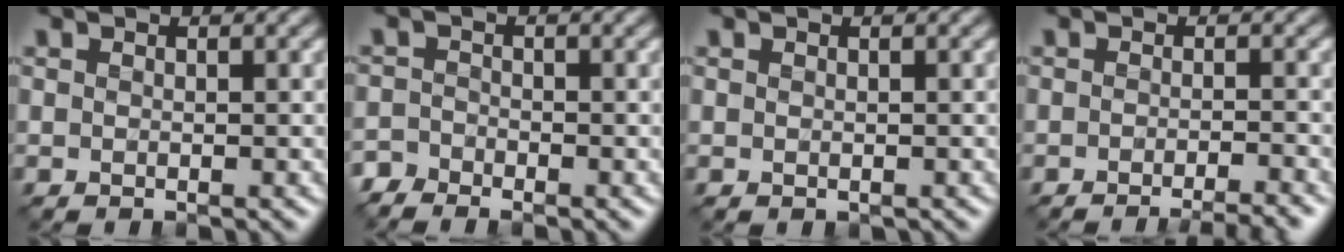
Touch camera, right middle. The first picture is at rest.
{"total": 1.7, "force": [-1.7, 0.4, -0.1], "torque": [-0.003, 0.003, -0.042]}
{"total": 0.0}
{"total": 3.3, "force": [-2.5, 0.2, 2.1], "torque": [-0.025, 0.001, -0.041]}